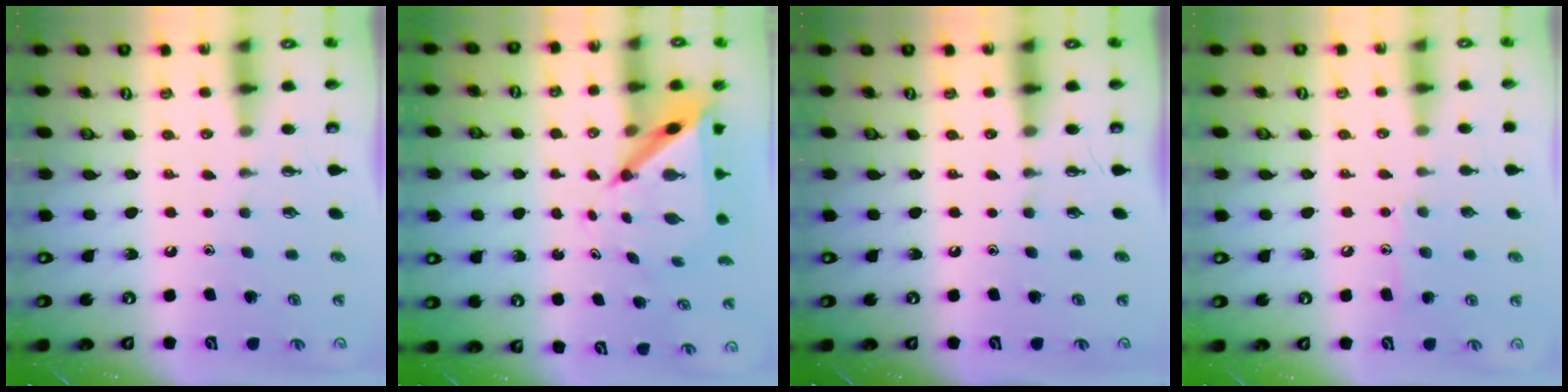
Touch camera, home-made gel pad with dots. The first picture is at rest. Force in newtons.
{"total": 7.1, "press": 7.1, "slide": 0.6}
{"total": 0.0}
{"total": 7.0, "press": 6.9, "slide": 0.6}